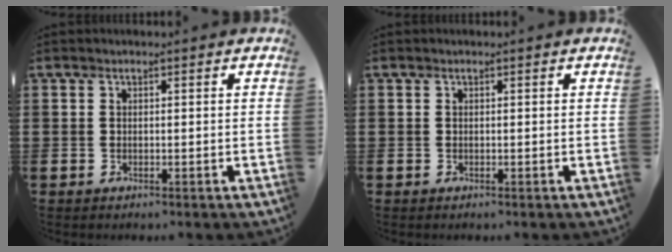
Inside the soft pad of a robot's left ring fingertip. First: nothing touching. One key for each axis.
{"total": 0.0}